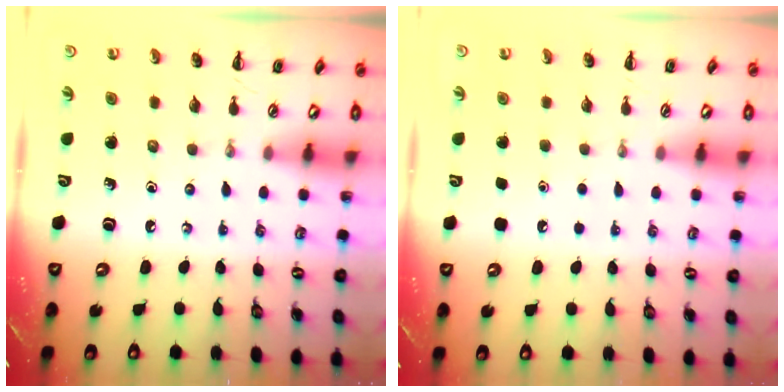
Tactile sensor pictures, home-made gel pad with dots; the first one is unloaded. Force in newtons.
{"total": 1.7, "press": 1.7, "slide": 0.1}